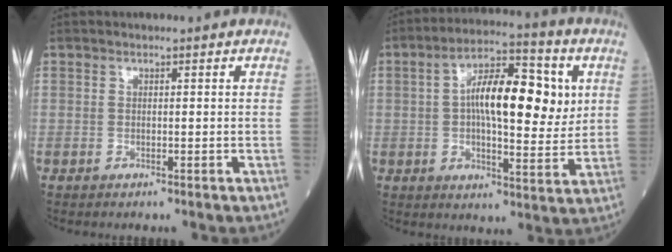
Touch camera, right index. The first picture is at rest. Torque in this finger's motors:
{"motor_torque": [0.89, 0.39, 0.87, 0.19]}